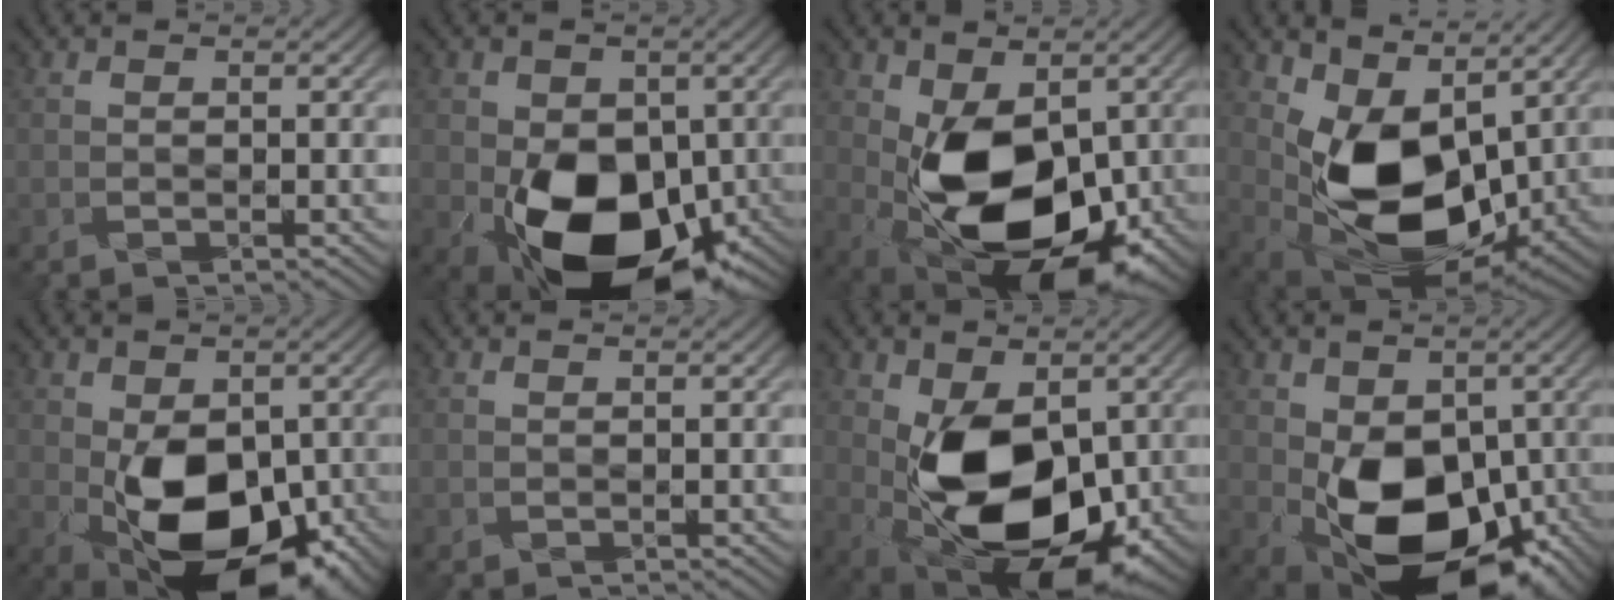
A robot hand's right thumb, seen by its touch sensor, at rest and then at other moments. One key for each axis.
{"total": 11.8, "fx": -3.8, "fy": 7.9, "fz": 7.9, "tx": -0.122, "ty": -0.022, "tz": -0.057}
{"total": 11.7, "fx": -0.7, "fy": 7.1, "fz": 9.2, "tx": -0.160, "ty": -0.013, "tz": -0.006}
{"total": 12.3, "fx": 2.7, "fy": 8.0, "fz": 8.9, "tx": -0.170, "ty": -0.029, "tz": 0.069}
{"total": 12.5, "fx": -3.4, "fy": 7.6, "fz": 9.4, "tx": -0.146, "ty": -0.013, "tz": -0.047}
{"total": 0.0}
{"total": 11.7, "fx": -0.6, "fy": 7.2, "fz": 9.2, "tx": -0.162, "ty": -0.012, "tz": -0.003}
{"total": 11.8, "fx": -2.5, "fy": 7.9, "fz": 8.4, "tx": -0.139, "ty": -0.022, "tz": -0.033}